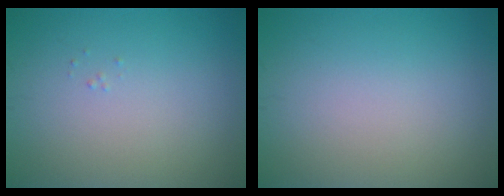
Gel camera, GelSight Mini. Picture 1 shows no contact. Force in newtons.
{"total": 0.0}